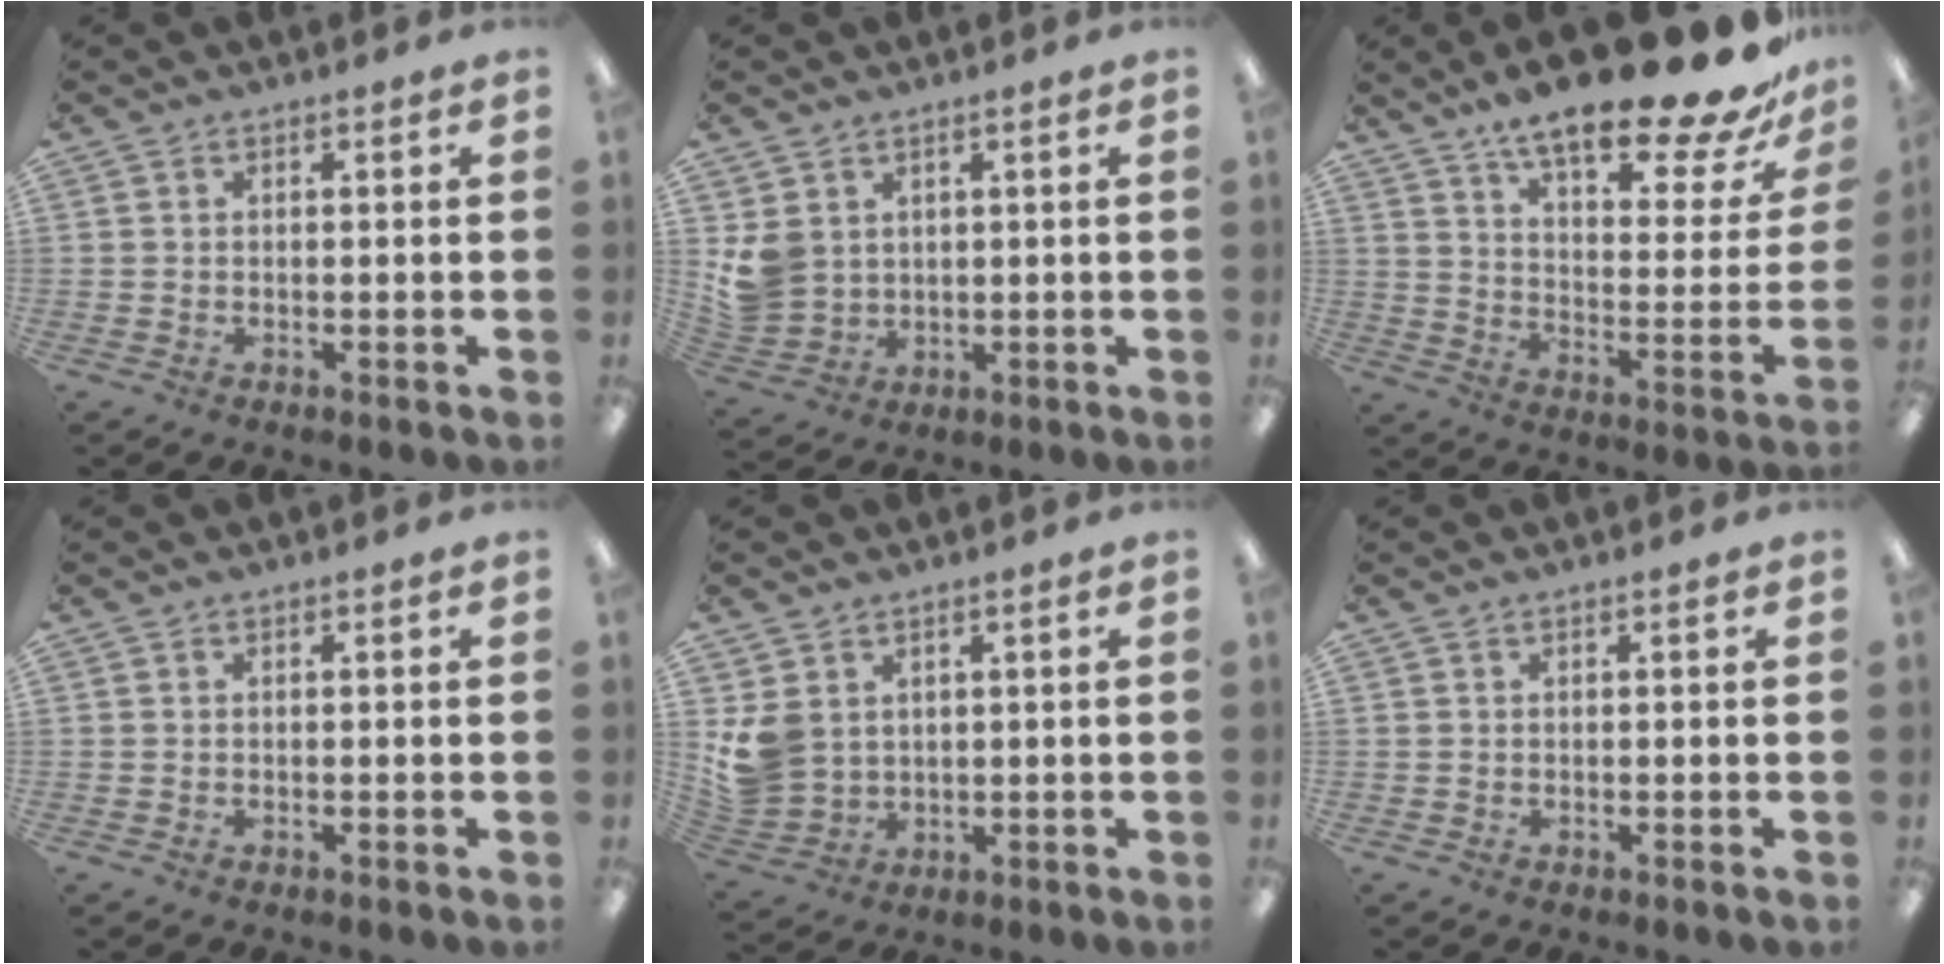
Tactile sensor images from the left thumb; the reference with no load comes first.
{"total": 6.2, "force": [2.4, 5.3, 2.0], "torque": [-0.042, -0.006, 0.049]}
{"total": 22.5, "force": [17.4, 6.0, 13.0], "torque": [-0.193, -0.120, 0.285]}
{"total": 0.0}
{"total": 7.1, "force": [2.6, 5.9, 2.9], "torque": [-0.071, -0.004, 0.055]}
{"total": 0.0}